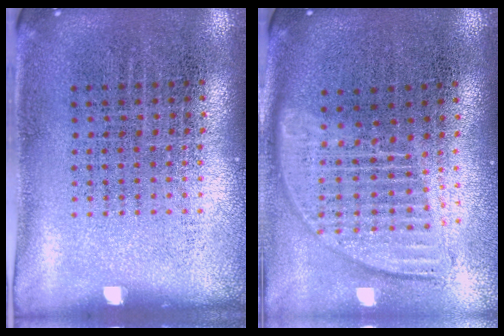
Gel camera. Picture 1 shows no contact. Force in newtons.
{"total": 1.8, "press": 1.5, "slide": 0.9}